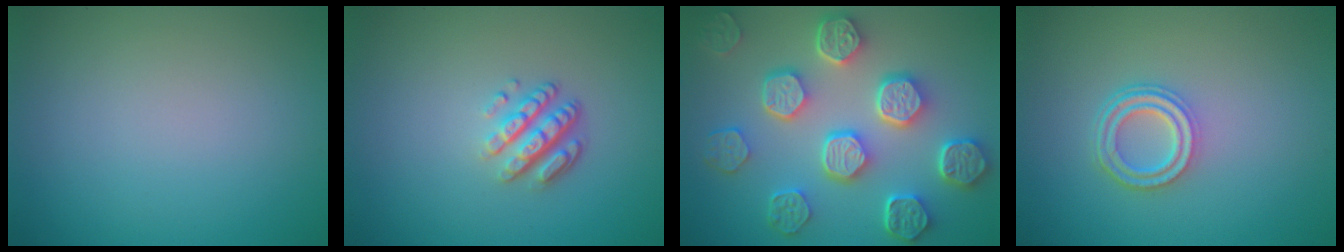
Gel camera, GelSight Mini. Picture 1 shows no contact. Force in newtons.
{"total": 3.6, "press": 2.6, "slide": 2.5}
{"total": 8.2, "press": 6.4, "slide": 5.1}
{"total": 3.5, "press": 2.6, "slide": 2.3}